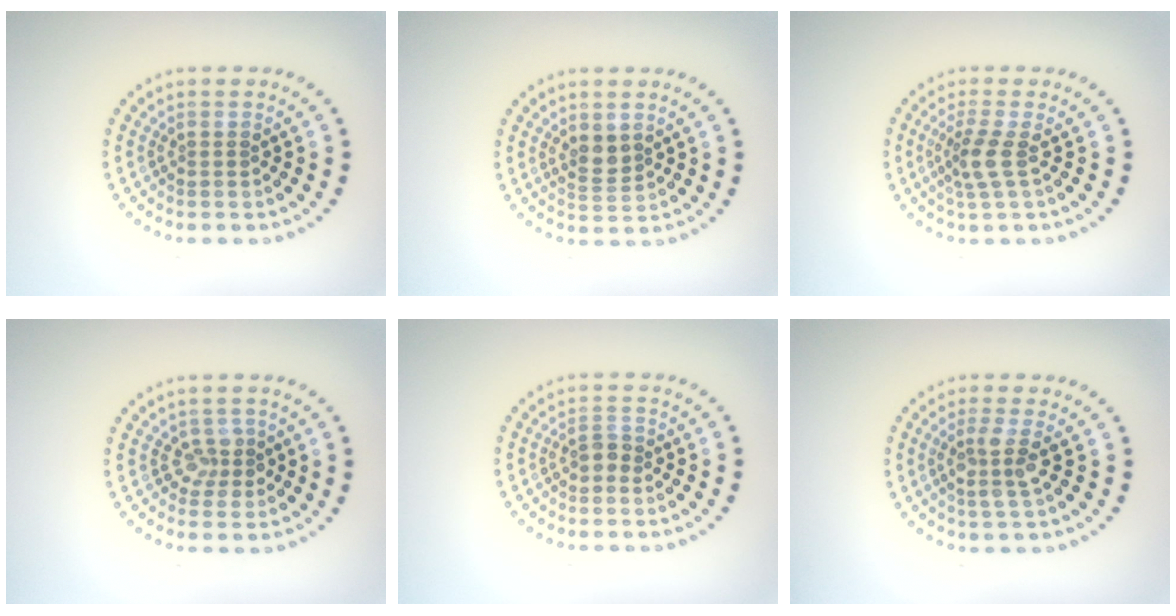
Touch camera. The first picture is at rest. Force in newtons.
{"total": 2.0, "press": 1.8, "slide": 0.9}
{"total": 2.4, "press": 1.8, "slide": 1.6}
{"total": 2.0, "press": 1.7, "slide": 0.9}
{"total": 1.3, "press": 1.2, "slide": 0.4}
{"total": 2.6, "press": 2.2, "slide": 1.5}